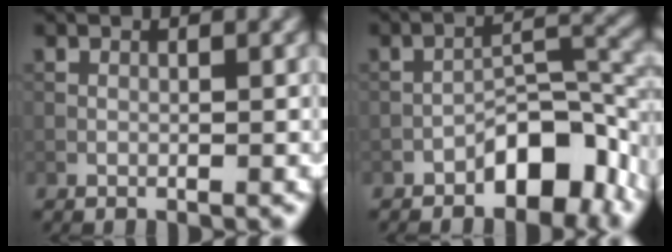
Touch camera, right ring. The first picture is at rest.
{"total": 6.3, "force": [-3.7, 2.7, 4.4], "torque": [-0.053, 0.018, -0.062]}